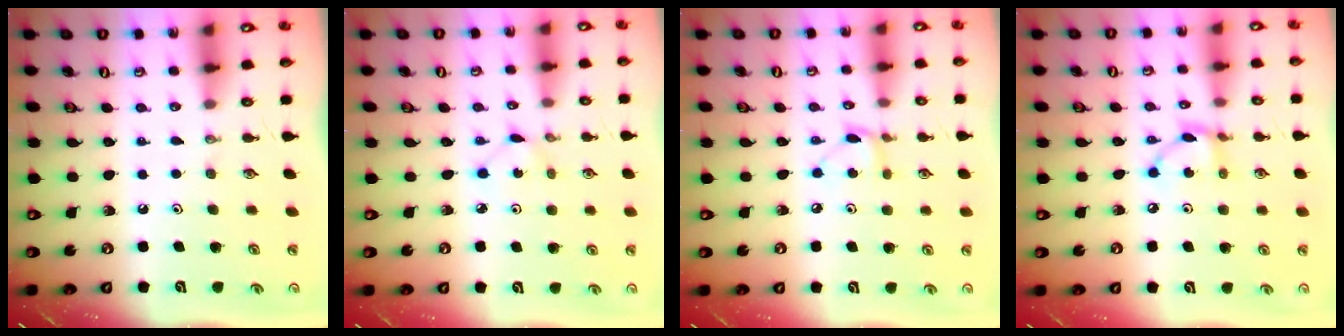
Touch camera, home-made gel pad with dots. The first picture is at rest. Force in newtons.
{"total": 1.2, "press": 1.2, "slide": 0.1}
{"total": 5.7, "press": 5.6, "slide": 0.6}
{"total": 5.9, "press": 5.9, "slide": 0.2}